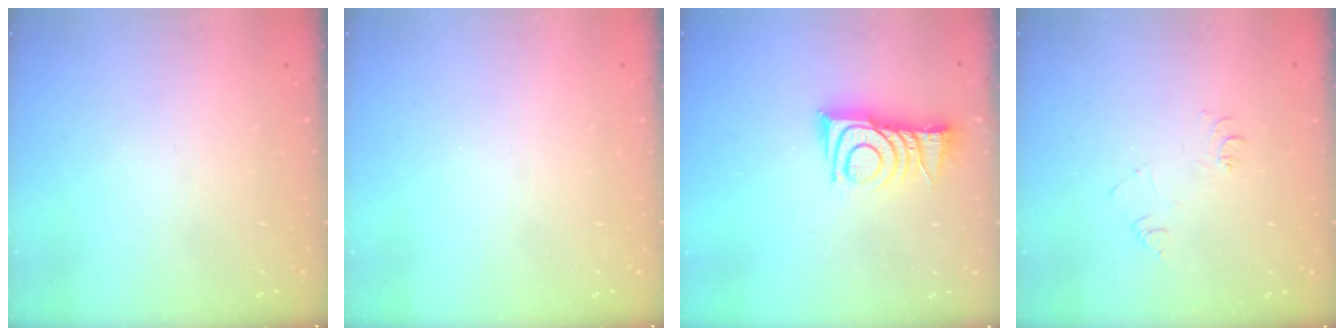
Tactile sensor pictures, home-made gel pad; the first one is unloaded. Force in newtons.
{"total": 0.0}
{"total": 11.0, "press": 11.0, "slide": 0.4}
{"total": 5.9, "press": 5.9, "slide": 0.7}